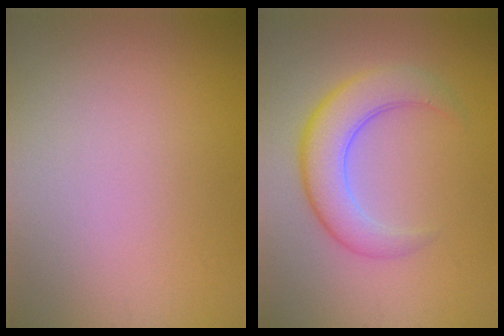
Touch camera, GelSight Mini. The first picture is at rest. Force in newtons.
{"total": 5.1, "press": 5.1, "slide": 0.4}